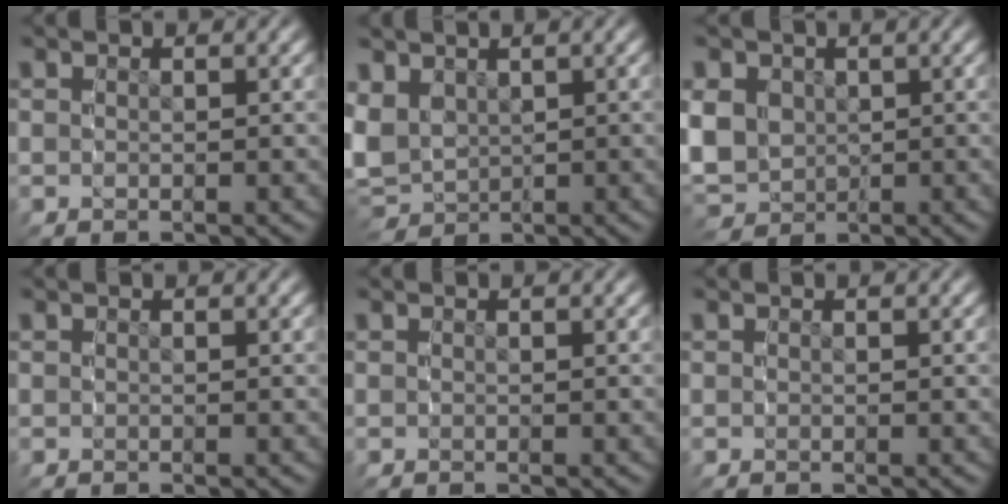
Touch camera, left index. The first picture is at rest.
{"total": 5.7, "force": [0.4, 5.0, 2.6], "torque": [-0.092, -0.027, 0.022]}
{"total": 6.7, "force": [-0.2, 6.0, 3.0], "torque": [-0.087, -0.027, 0.009]}
{"total": 0.0}
{"total": 0.0}
{"total": 0.0}